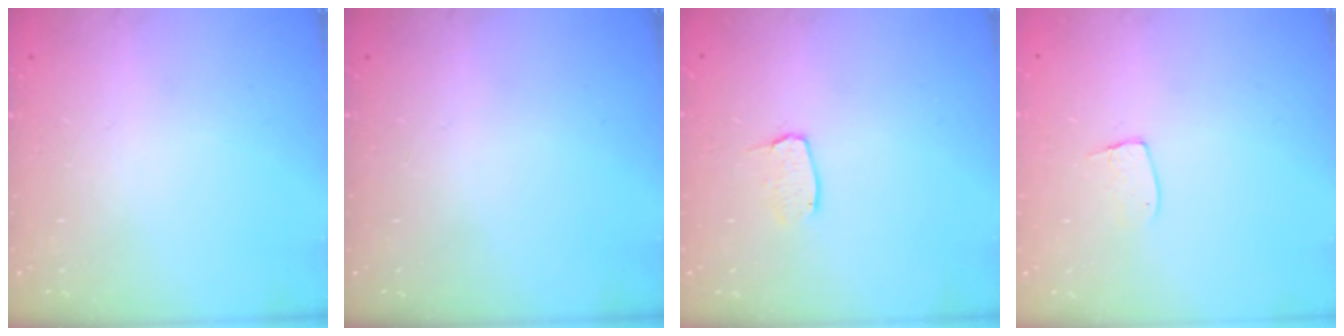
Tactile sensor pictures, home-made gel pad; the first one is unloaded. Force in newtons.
{"total": 0.0}
{"total": 4.9, "press": 4.9, "slide": 0.3}
{"total": 5.2, "press": 5.2, "slide": 0.3}